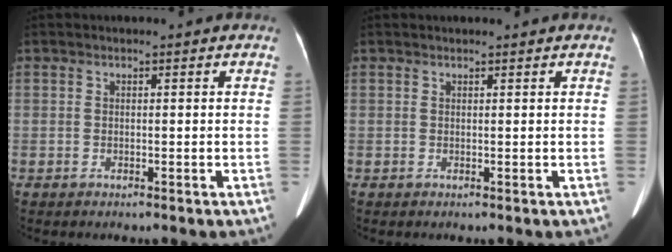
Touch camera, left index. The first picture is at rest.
{"total": 0.9, "force": [0.8, 0.1, 0.4], "torque": [-0.005, 0.013, 0.014]}